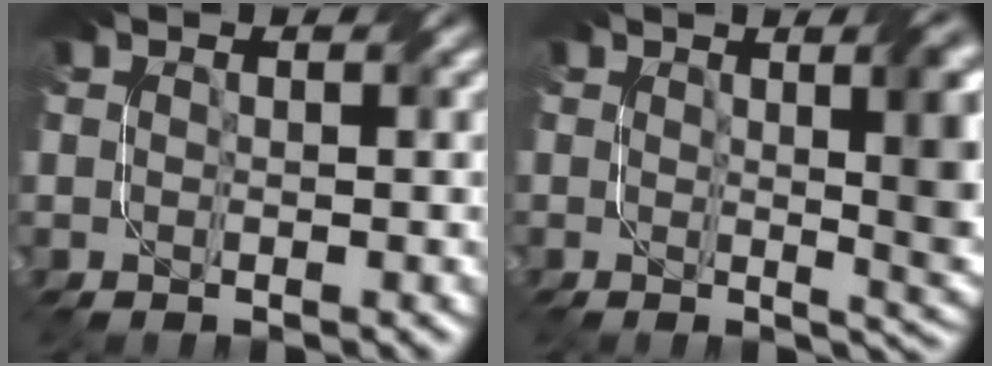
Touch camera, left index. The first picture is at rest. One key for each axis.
{"total": 8.7, "fx": 1.3, "fy": 2.9, "fz": 8.1, "tx": -0.062, "ty": 0.004, "tz": 0.014}